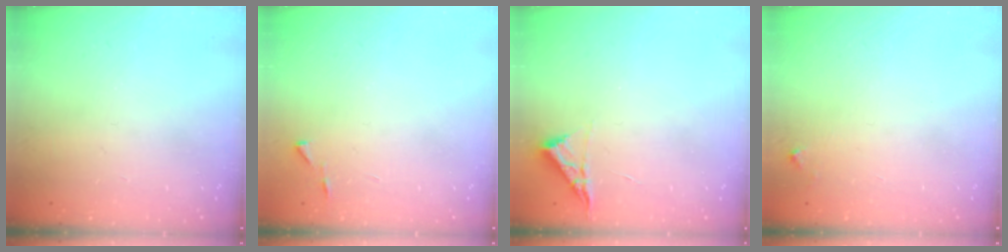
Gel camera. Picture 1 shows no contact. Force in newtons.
{"total": 3.1, "press": 3.1, "slide": 0.3}
{"total": 5.1, "press": 5.0, "slide": 0.7}
{"total": 3.1, "press": 3.1, "slide": 0.1}